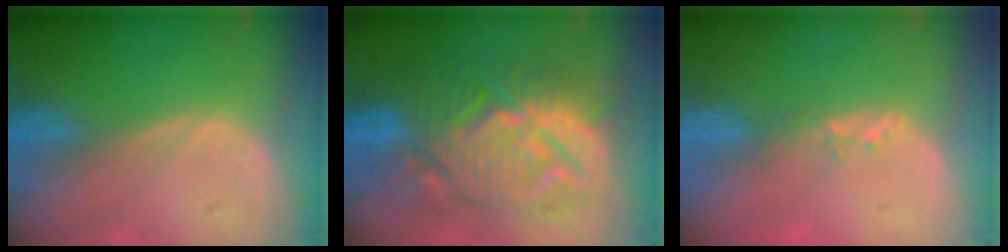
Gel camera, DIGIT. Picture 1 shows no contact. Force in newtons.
{"total": 13.4, "press": 13.3, "slide": 1.4}
{"total": 1.7, "press": 1.5, "slide": 0.9}